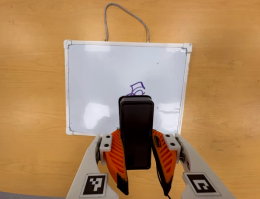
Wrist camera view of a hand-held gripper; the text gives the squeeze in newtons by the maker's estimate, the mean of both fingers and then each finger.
{"total": 8.6, "left": 7.2, "right": 10.0}